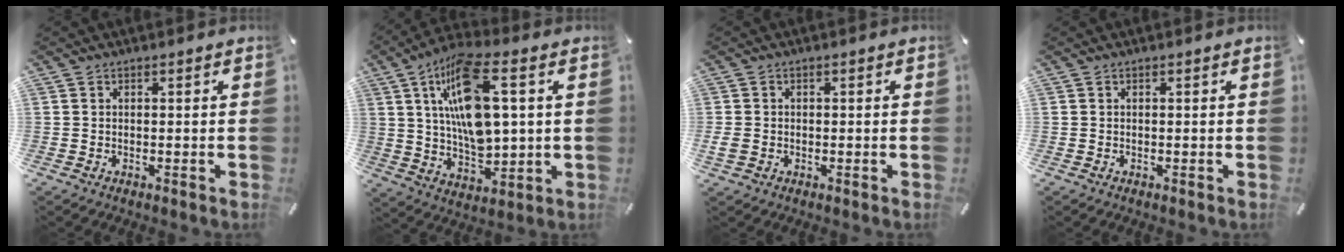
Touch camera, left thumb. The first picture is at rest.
{"total": 18.0, "force": [4.8, 8.0, 15.4], "torque": [-0.310, -0.001, 0.079]}
{"total": 2.3, "force": [-0.6, 1.8, 1.4], "torque": [-0.031, 0.001, -0.012]}
{"total": 0.0}